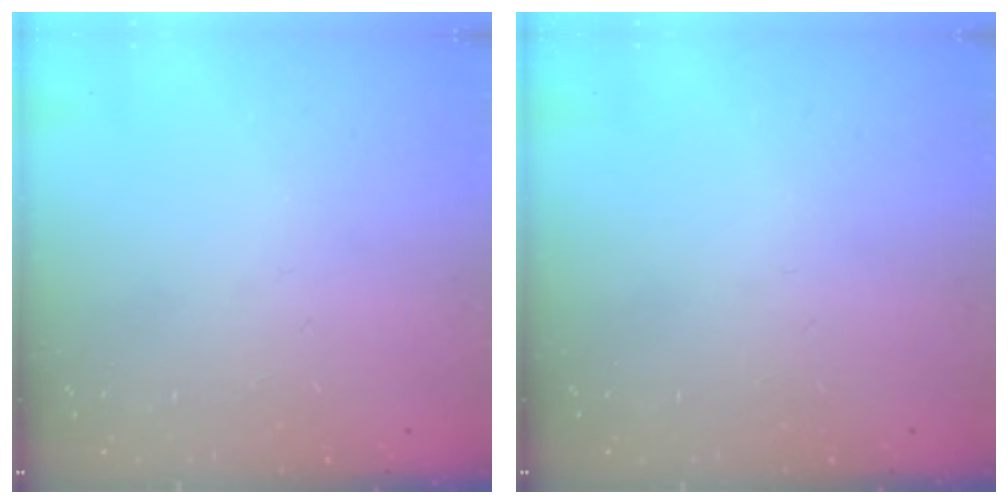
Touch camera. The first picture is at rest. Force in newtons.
{"total": 0.0}